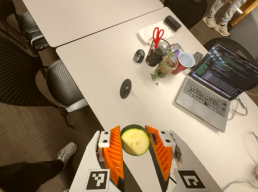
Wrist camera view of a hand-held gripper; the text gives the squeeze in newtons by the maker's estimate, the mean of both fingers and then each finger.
{"total": 8.4, "left": 7.9, "right": 9.0}